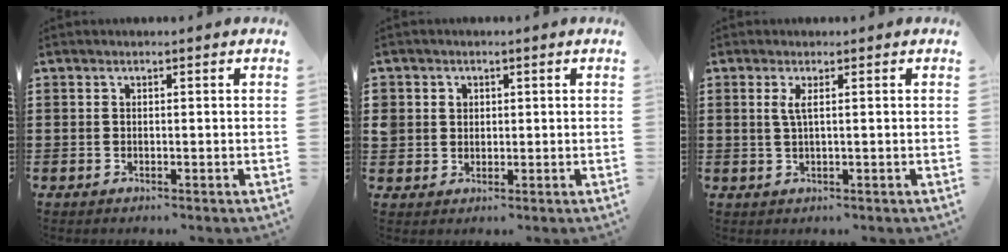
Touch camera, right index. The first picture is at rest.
{"total": 2.4, "force": [0.6, 2.3, 0.4], "torque": [-0.019, 0.012, 0.009]}
{"total": 1.7, "force": [0.4, 0.0, 1.7], "torque": [-0.036, -0.001, 0.006]}